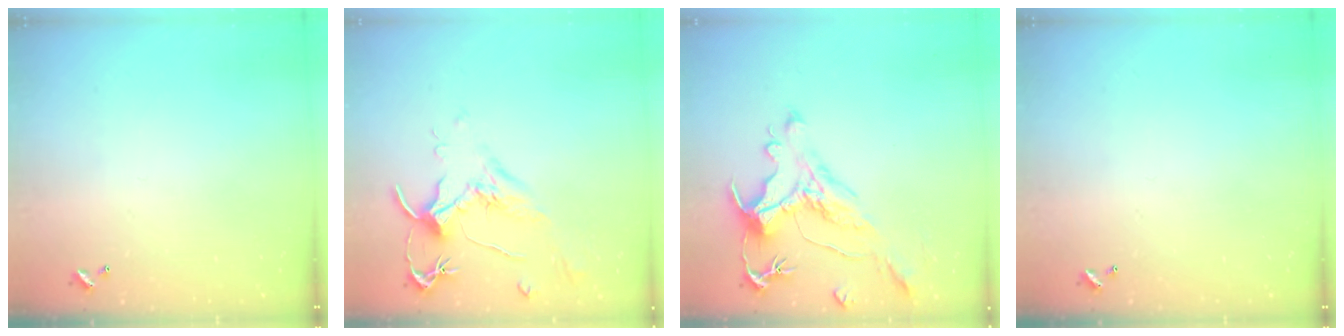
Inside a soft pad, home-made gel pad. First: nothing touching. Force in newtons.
{"total": 1.8, "press": 1.7, "slide": 0.6}
{"total": 1.2, "press": 0.2, "slide": 1.2}
{"total": 0.0}